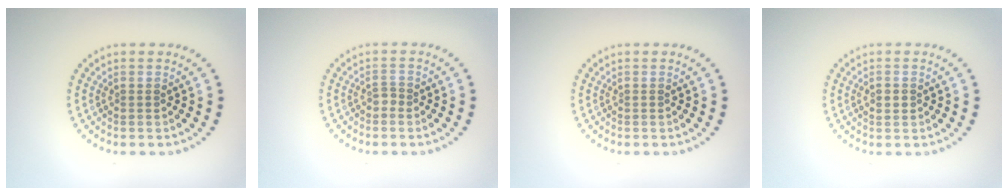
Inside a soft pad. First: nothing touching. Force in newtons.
{"total": 0.9, "press": 0.6, "slide": 0.7}
{"total": 0.0}
{"total": 0.8, "press": 0.8, "slide": 0.0}